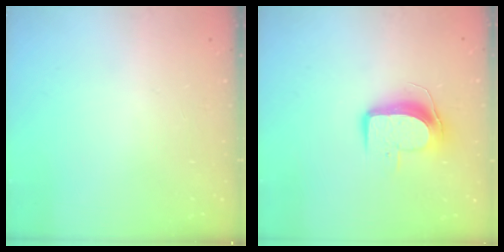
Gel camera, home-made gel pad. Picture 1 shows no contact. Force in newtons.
{"total": 9.2, "press": 9.2, "slide": 0.7}